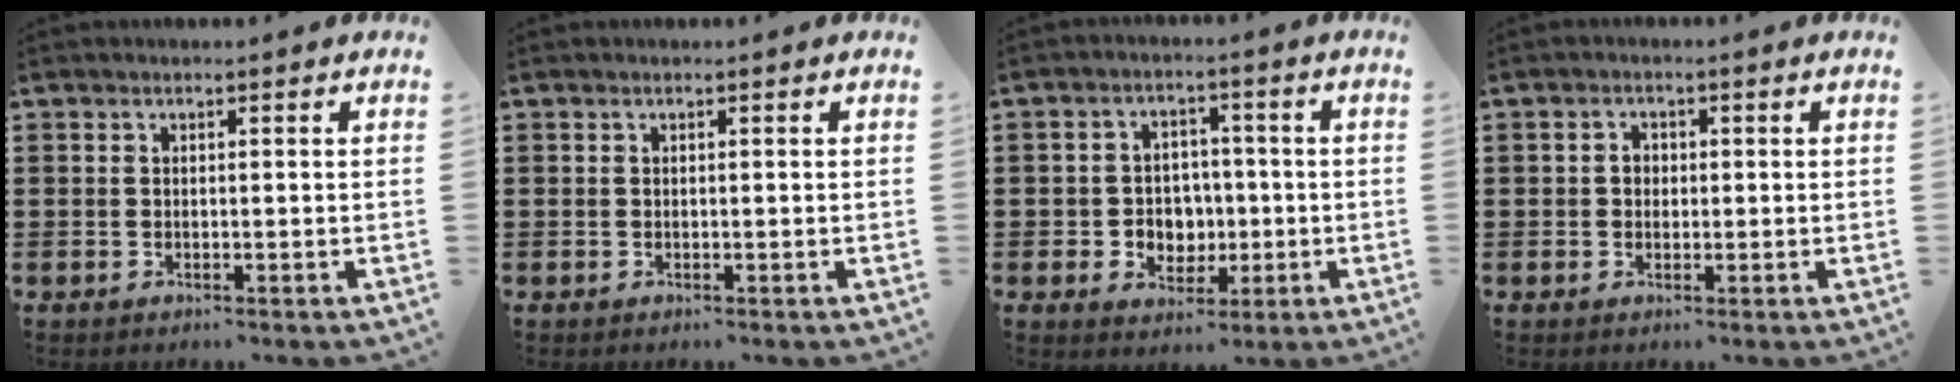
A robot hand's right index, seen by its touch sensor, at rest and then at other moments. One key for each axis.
{"total": 0.0}
{"total": 4.7, "fx": -0.6, "fy": 4.4, "fz": 1.7, "tx": -0.031, "ty": 0.004, "tz": -0.016}
{"total": 1.9, "fx": 0.0, "fy": 1.6, "fz": 1.1, "tx": -0.025, "ty": 0.006, "tz": -0.001}